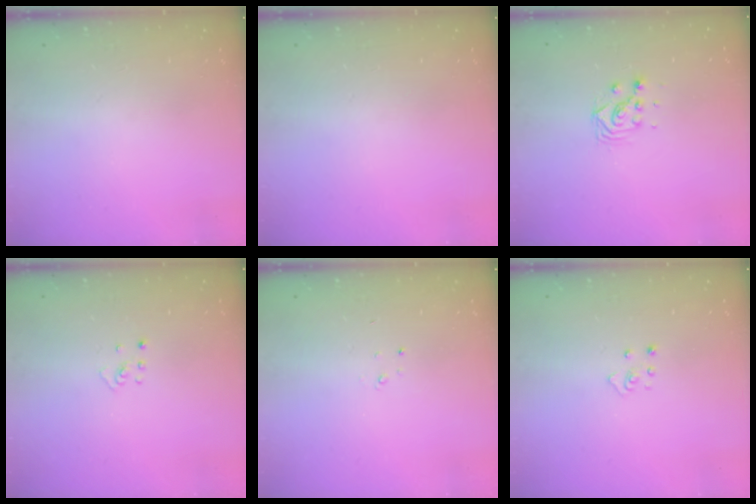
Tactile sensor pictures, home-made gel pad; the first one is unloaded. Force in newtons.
{"total": 0.0}
{"total": 4.6, "press": 4.6, "slide": 0.2}
{"total": 2.5, "press": 2.4, "slide": 0.5}
{"total": 1.5, "press": 1.5, "slide": 0.2}
{"total": 2.5, "press": 2.4, "slide": 0.3}